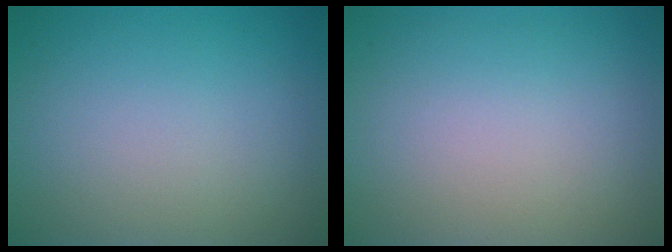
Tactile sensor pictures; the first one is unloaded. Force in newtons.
{"total": 0.0}